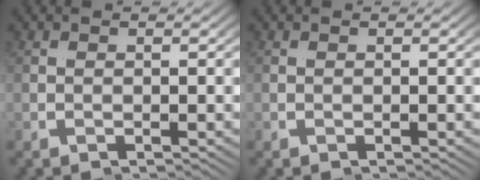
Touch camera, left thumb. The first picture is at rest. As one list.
[{"total": 0.0}]